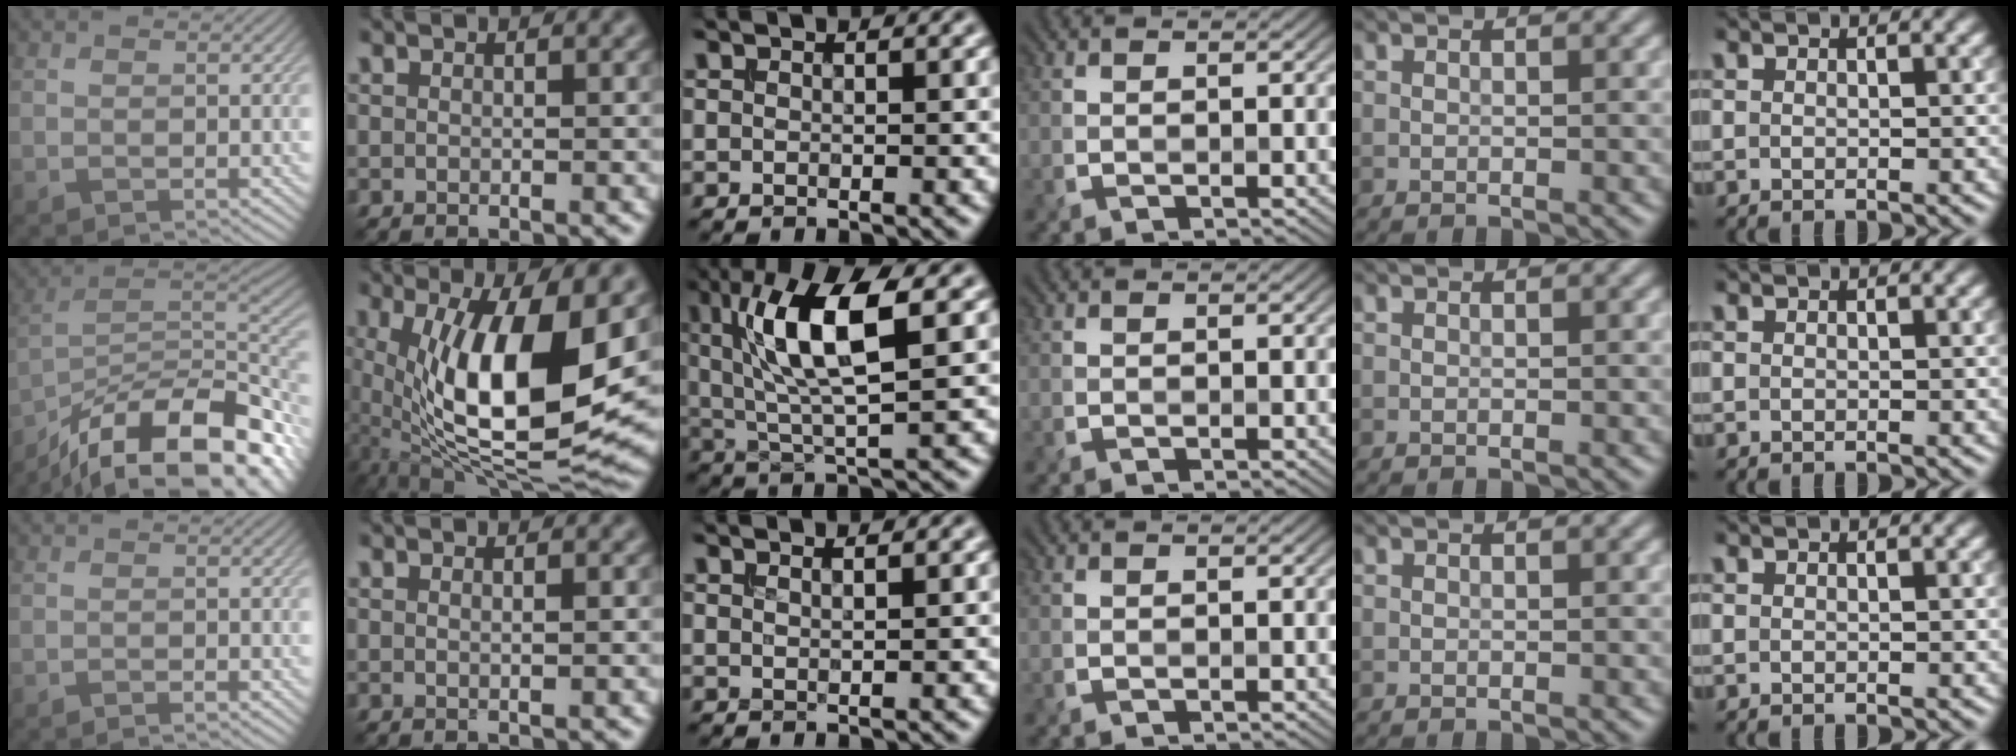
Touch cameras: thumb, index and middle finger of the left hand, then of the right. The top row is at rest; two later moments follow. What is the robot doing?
{"motion": "insert", "object": "bucket"}